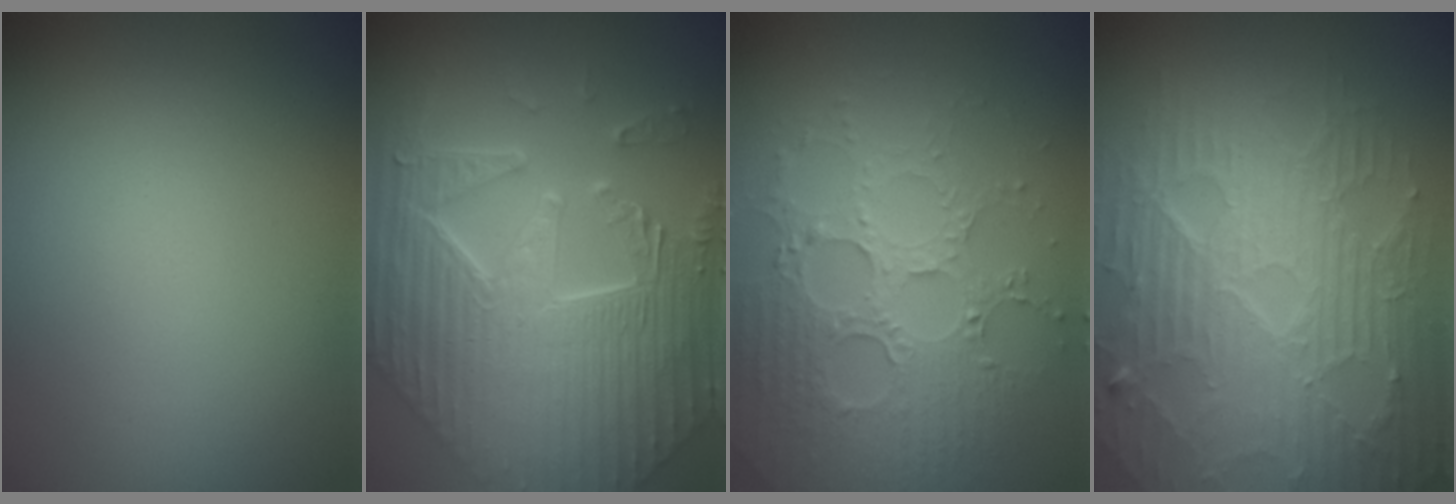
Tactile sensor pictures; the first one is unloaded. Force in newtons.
{"total": 9.8, "press": 7.4, "slide": 6.3}
{"total": 5.1, "press": 4.6, "slide": 2.3}
{"total": 10.6, "press": 6.8, "slide": 8.1}